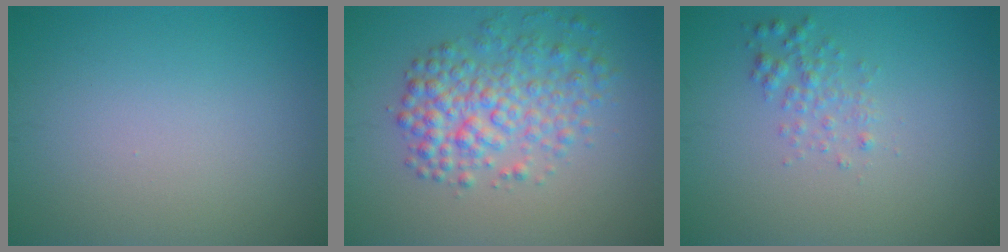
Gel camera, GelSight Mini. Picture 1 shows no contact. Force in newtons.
{"total": 5.0, "press": 5.0, "slide": 0.1}
{"total": 1.5, "press": 1.5, "slide": 0.1}